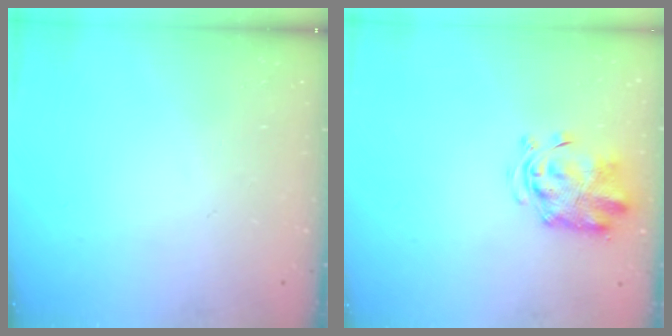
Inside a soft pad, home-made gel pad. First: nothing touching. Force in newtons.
{"total": 2.9, "press": 2.9, "slide": 0.7}